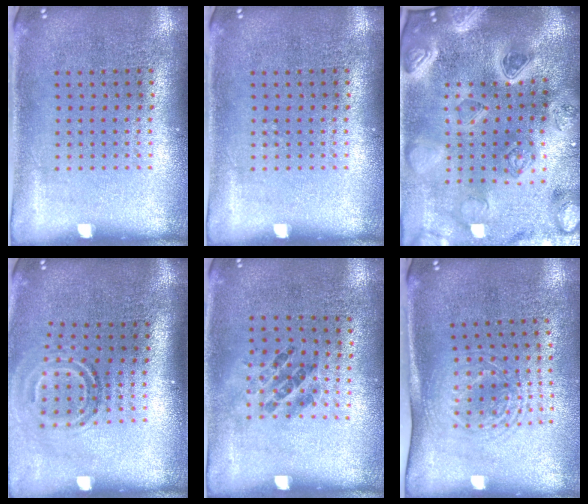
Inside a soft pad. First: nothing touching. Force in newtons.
{"total": 0.0}
{"total": 4.9, "press": 4.2, "slide": 2.5}
{"total": 1.8, "press": 1.1, "slide": 1.4}
{"total": 1.1, "press": 0.7, "slide": 0.9}
{"total": 1.7, "press": 1.3, "slide": 1.0}